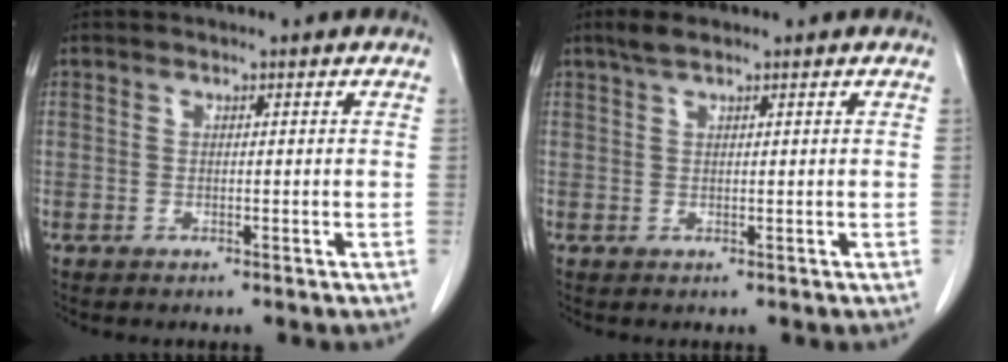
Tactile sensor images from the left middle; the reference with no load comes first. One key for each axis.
{"total": 2.0, "fx": 1.6, "fy": 0.3, "fz": 1.3, "tx": -0.032, "ty": 0.007, "tz": 0.032}